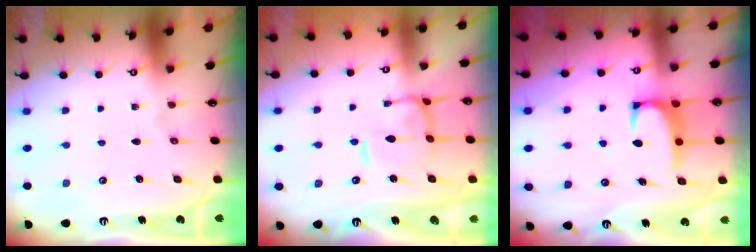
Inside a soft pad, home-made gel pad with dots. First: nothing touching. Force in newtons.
{"total": 4.7, "press": 4.7, "slide": 0.7}
{"total": 1.8, "press": 1.7, "slide": 0.6}